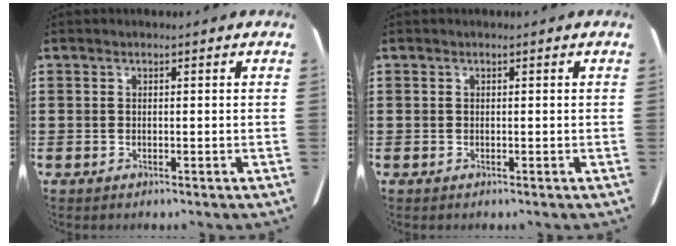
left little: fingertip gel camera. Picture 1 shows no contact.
{"total": 0.0}